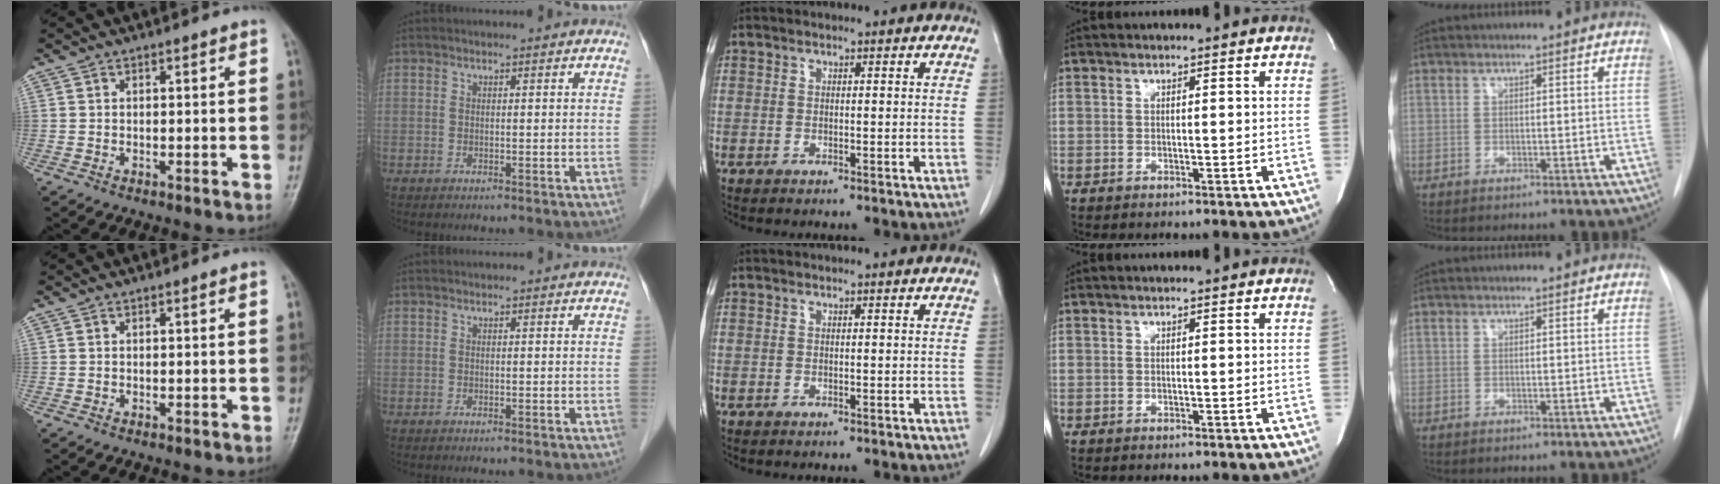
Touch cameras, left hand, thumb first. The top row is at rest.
{}